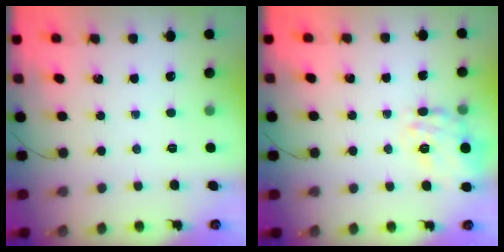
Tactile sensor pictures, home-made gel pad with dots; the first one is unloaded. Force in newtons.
{"total": 17.7, "press": 17.6, "slide": 1.7}